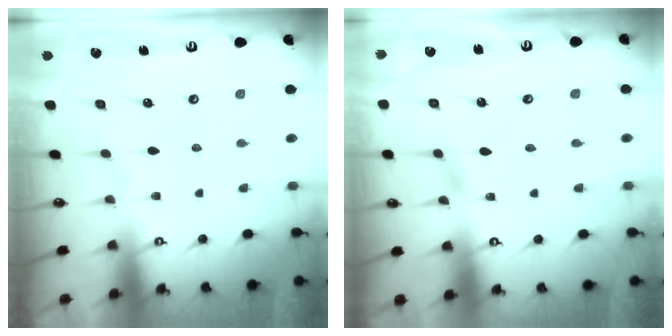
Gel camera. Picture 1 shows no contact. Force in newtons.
{"total": 2.1, "press": 2.1, "slide": 0.3}